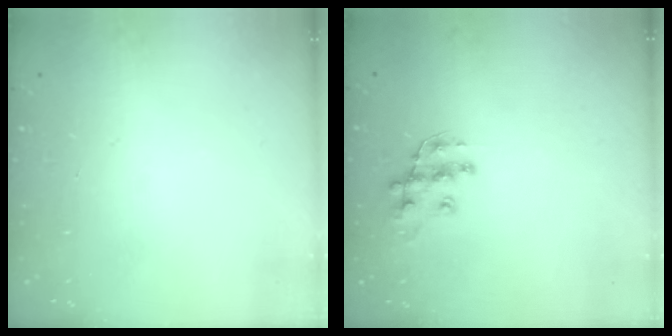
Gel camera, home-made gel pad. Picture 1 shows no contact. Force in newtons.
{"total": 10.8, "press": 10.7, "slide": 0.8}